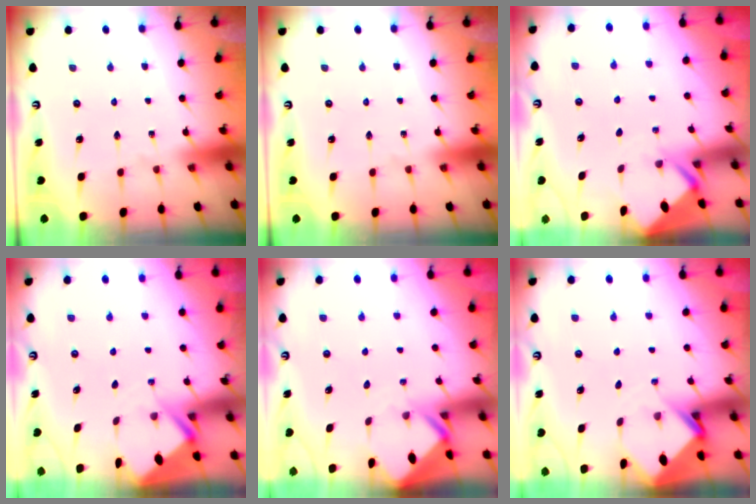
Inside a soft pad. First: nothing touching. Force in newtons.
{"total": 0.0}
{"total": 2.9, "press": 2.9, "slide": 0.2}
{"total": 2.9, "press": 2.9, "slide": 0.4}
{"total": 2.7, "press": 2.7, "slide": 0.2}
{"total": 3.8, "press": 3.7, "slide": 0.3}